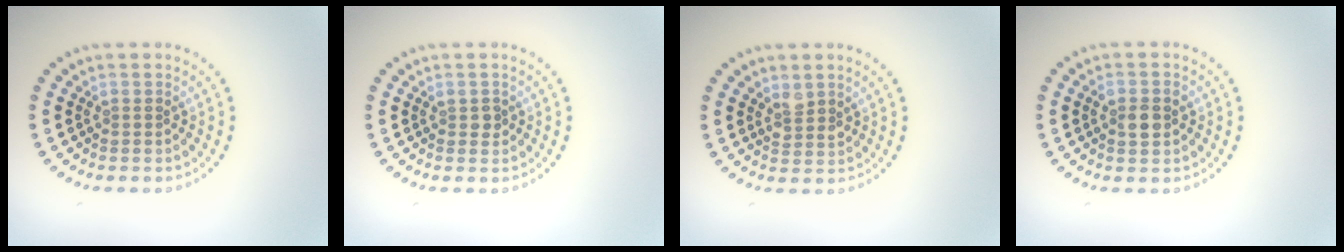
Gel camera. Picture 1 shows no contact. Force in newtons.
{"total": 0.8, "press": 0.8, "slide": 0.2}
{"total": 1.7, "press": 1.4, "slide": 0.9}
{"total": 2.1, "press": 2.0, "slide": 0.3}